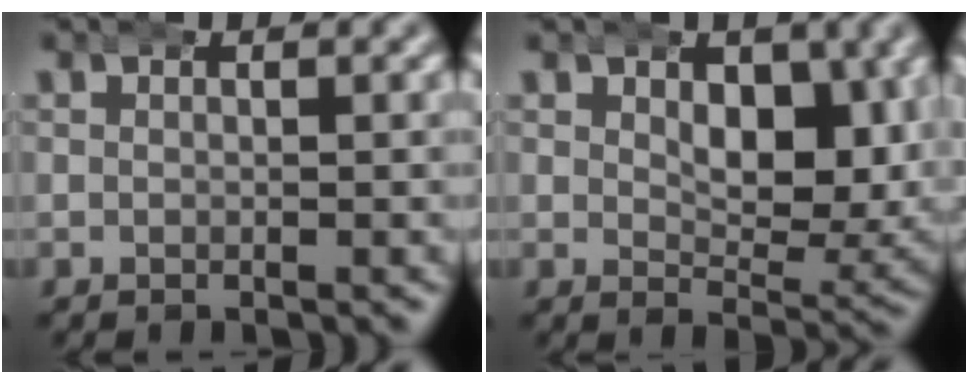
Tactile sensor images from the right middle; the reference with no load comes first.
{"total": 5.7, "force": [2.1, 3.1, 4.3], "torque": [-0.067, -0.022, 0.037]}